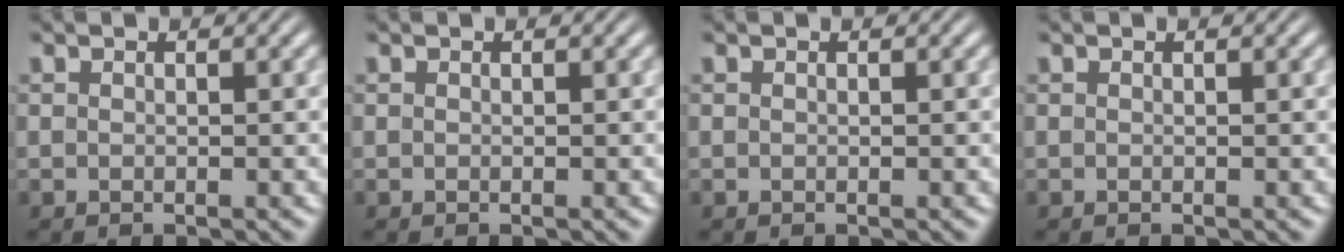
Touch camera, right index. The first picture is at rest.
{"total": 0.0}
{"total": 0.0}
{"total": 0.0}